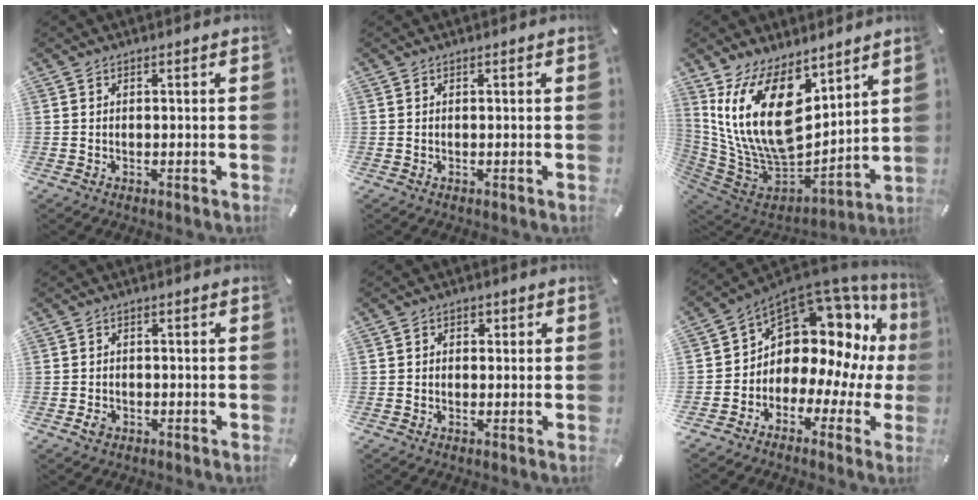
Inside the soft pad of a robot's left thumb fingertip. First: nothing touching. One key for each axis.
{"total": 0.0}
{"total": 20.3, "fx": 7.7, "fy": 12.2, "fz": 14.3, "tx": -0.315, "ty": -0.058, "tz": 0.141}
{"total": 2.4, "fx": -1.0, "fy": 1.8, "fz": 1.2, "tx": -0.020, "ty": 0.006, "tz": -0.018}
{"total": 2.1, "fx": -0.5, "fy": 1.8, "fz": 0.9, "tx": -0.010, "ty": 0.008, "tz": -0.014}
{"total": 13.4, "fx": 5.3, "fy": 9.8, "fz": 7.4, "tx": -0.128, "ty": -0.067, "tz": 0.096}